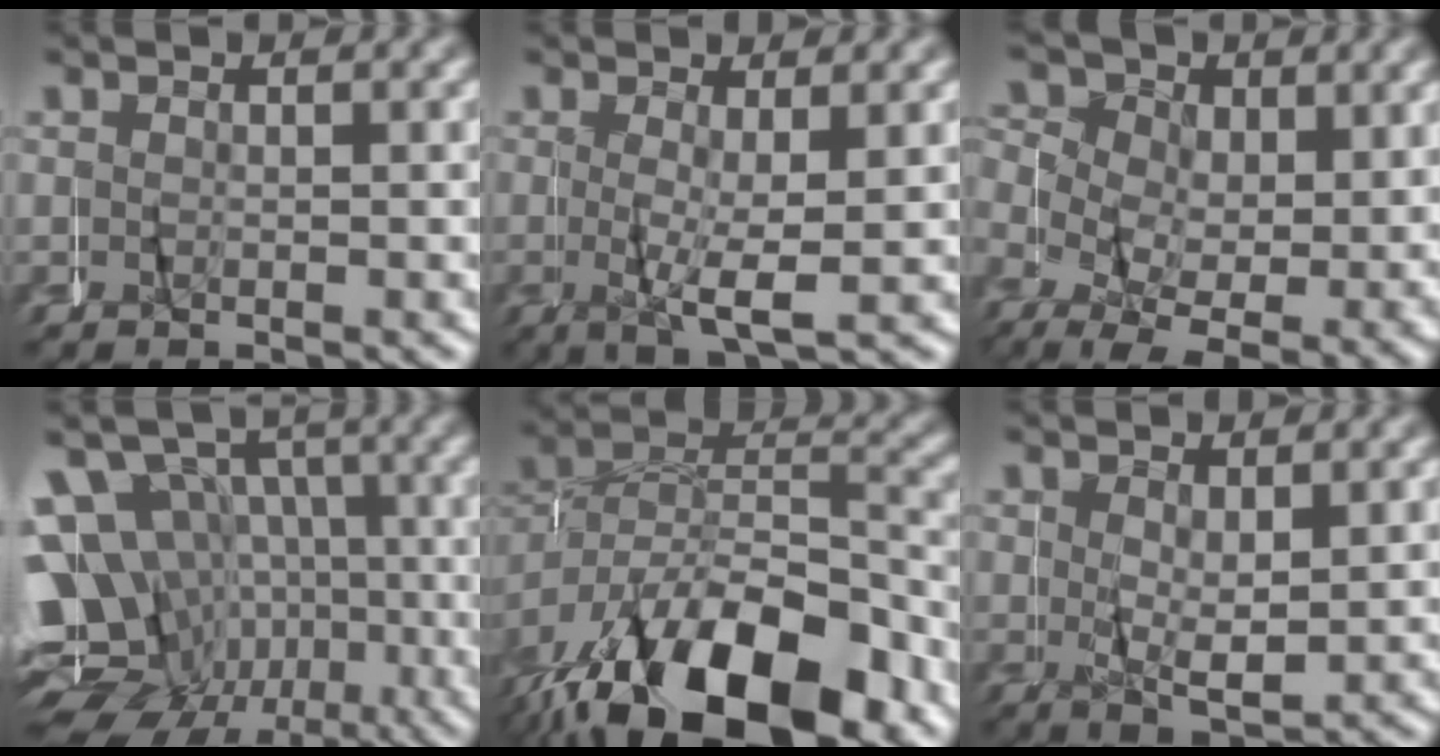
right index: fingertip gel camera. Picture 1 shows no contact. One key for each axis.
{"total": 3.7, "fx": -0.8, "fy": 0.6, "fz": 3.5, "tx": -0.065, "ty": -0.003, "tz": -0.010}
{"total": 9.1, "fx": 1.3, "fy": 6.4, "fz": 6.4, "tx": -0.105, "ty": -0.010, "tz": 0.018}
{"total": 15.0, "fx": -3.7, "fy": 12.9, "fz": 6.8, "tx": -0.151, "ty": -0.057, "tz": -0.057}
{"total": 14.8, "fx": -7.5, "fy": 8.4, "fz": 9.6, "tx": -0.179, "ty": -0.030, "tz": -0.104}
{"total": 2.8, "fx": 0.3, "fy": 0.9, "fz": 2.6, "tx": -0.045, "ty": -0.005, "tz": 0.007}